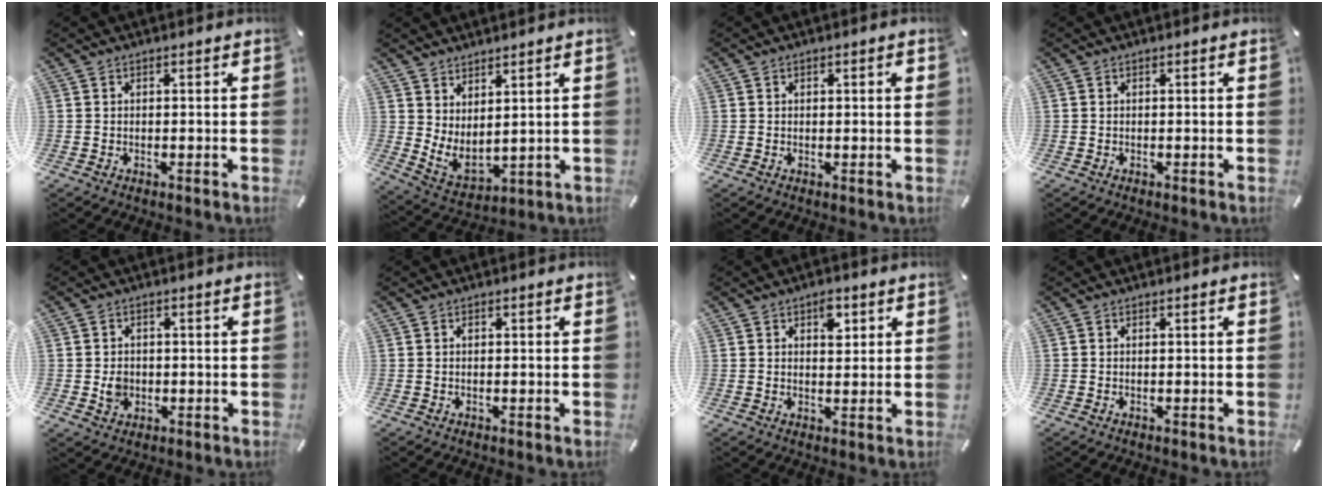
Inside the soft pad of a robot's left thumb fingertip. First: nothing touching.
{"total": 4.8, "force": [4.0, 2.4, 1.3], "torque": [-0.057, -0.042, 0.076]}
{"total": 1.1, "force": [0.3, 0.5, 0.9], "torque": [-0.017, 0.005, 0.003]}
{"total": 0.0}
{"total": 3.9, "force": [-0.4, 3.5, 1.8], "torque": [-0.016, -0.001, -0.008]}
{"total": 0.5, "force": [0.1, 0.3, 0.4], "torque": [-0.001, -0.003, 0.001]}
{"total": 4.1, "force": [1.9, 2.5, 2.7], "torque": [-0.027, -0.008, 0.026]}
{"total": 0.0}